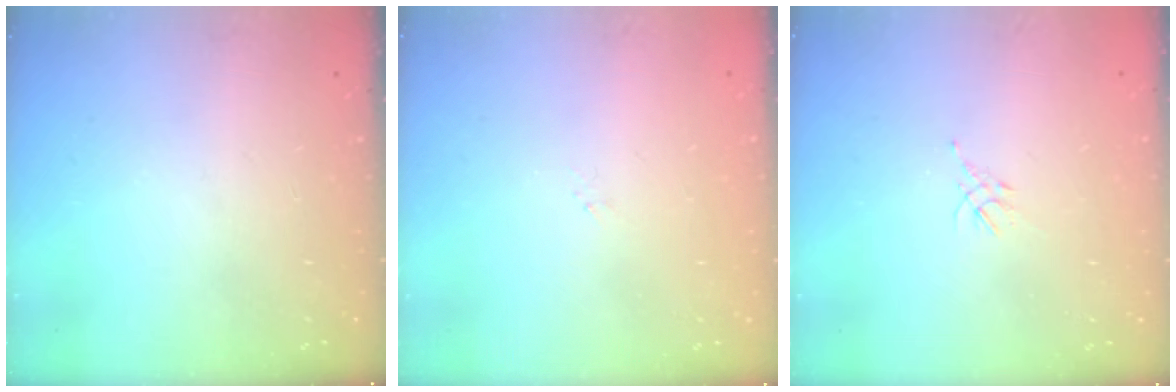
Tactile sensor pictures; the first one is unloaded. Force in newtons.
{"total": 1.3, "press": 1.2, "slide": 0.3}
{"total": 2.0, "press": 1.9, "slide": 0.7}